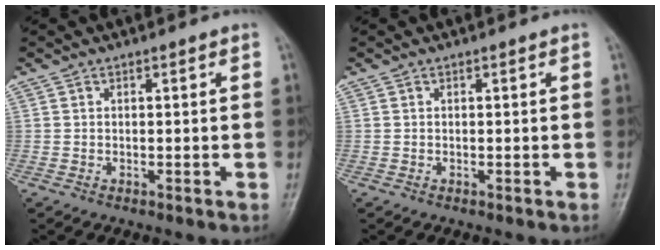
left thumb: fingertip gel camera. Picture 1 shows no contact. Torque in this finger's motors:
{"motor_torque": [0.00, 0.00, 0.03, -0.03, 0.00]}